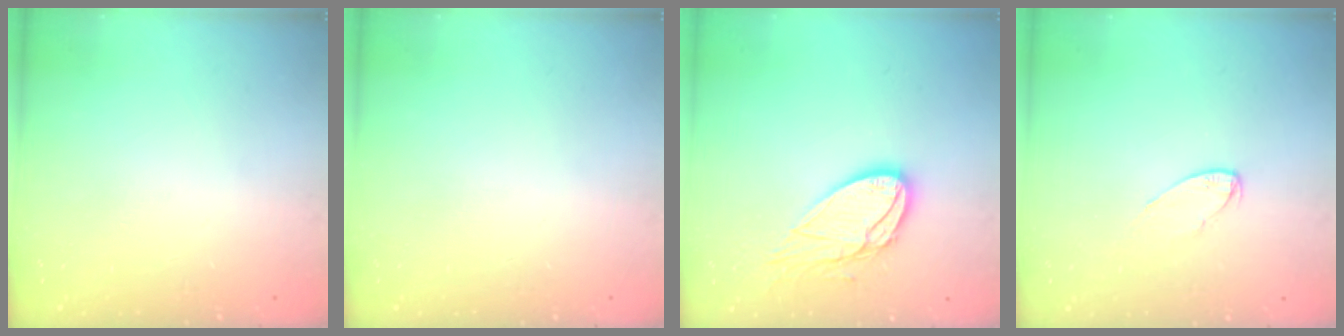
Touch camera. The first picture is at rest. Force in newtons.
{"total": 0.0}
{"total": 12.4, "press": 12.3, "slide": 0.9}
{"total": 4.7, "press": 4.7, "slide": 0.4}